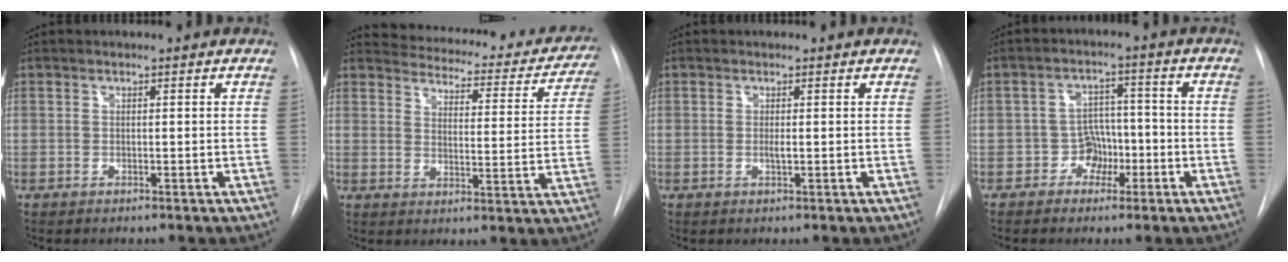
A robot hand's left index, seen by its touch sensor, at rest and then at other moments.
{"total": 19.7, "force": [18.0, 5.9, 5.3], "torque": [-0.061, -0.042, 0.205]}
{"total": 1.0, "force": [-0.8, 0.1, 0.5], "torque": [-0.012, -0.009, -0.011]}
{"total": 4.9, "force": [-2.9, 3.7, 1.3], "torque": [-0.012, 0.010, -0.045]}